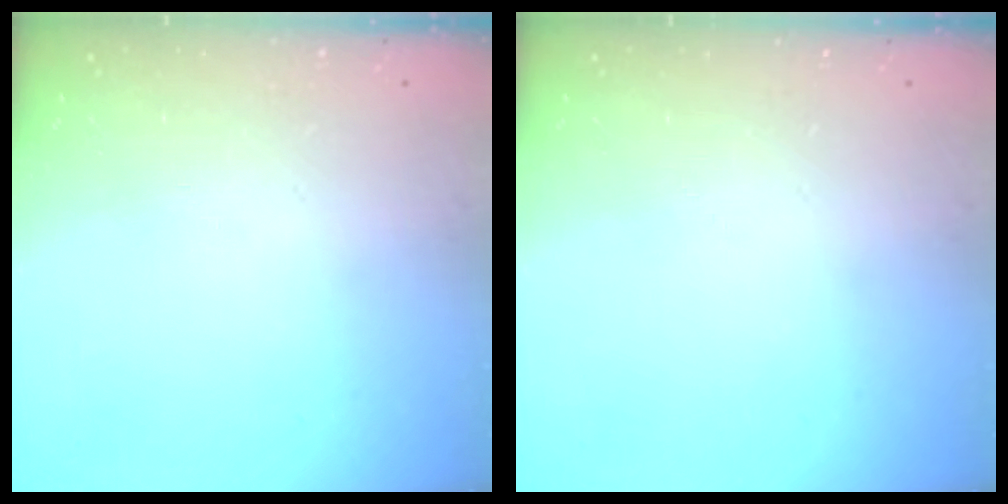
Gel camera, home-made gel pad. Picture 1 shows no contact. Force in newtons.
{"total": 0.0}